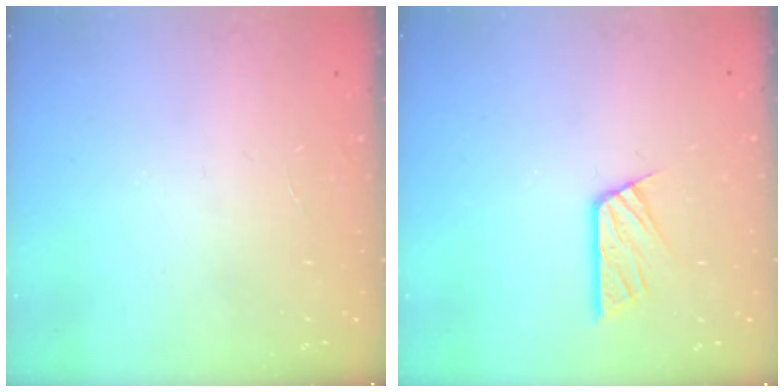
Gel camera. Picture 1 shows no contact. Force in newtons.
{"total": 8.5, "press": 8.5, "slide": 0.8}